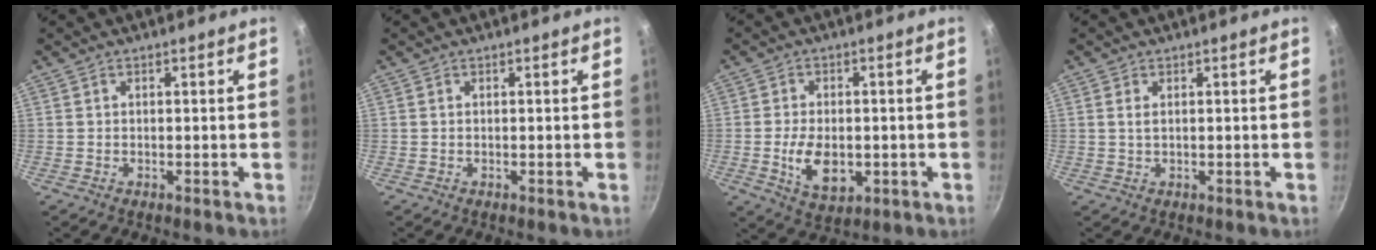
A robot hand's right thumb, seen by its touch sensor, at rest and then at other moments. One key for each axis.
{"total": 0.0}
{"total": 9.0, "fx": -1.6, "fy": 5.6, "fz": 6.8, "tx": -0.107, "ty": -0.002, "tz": -0.018}
{"total": 1.4, "fx": 0.4, "fy": 0.7, "fz": 1.2, "tx": -0.023, "ty": 0.000, "tz": 0.007}